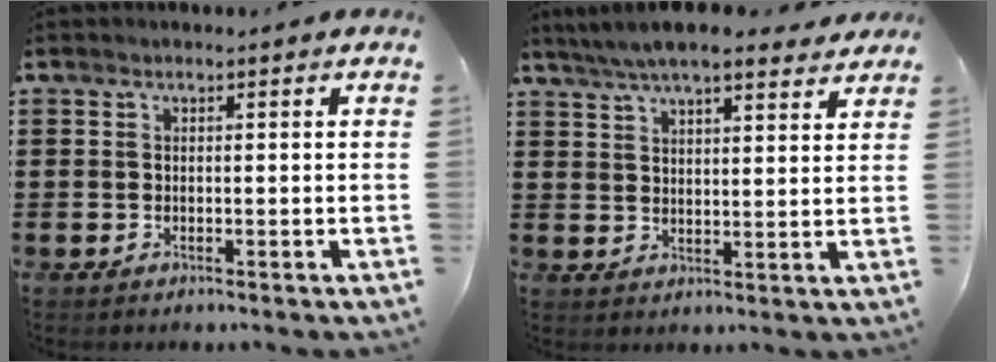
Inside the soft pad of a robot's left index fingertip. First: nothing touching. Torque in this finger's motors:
{"motor_torque": [2.14, 0.00, 0.42, 0.14]}